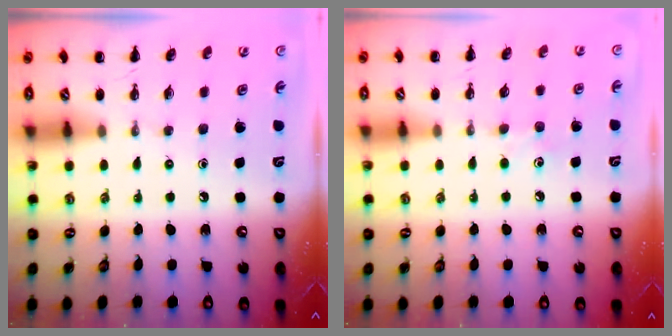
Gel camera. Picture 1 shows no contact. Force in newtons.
{"total": 5.1, "press": 4.9, "slide": 1.5}